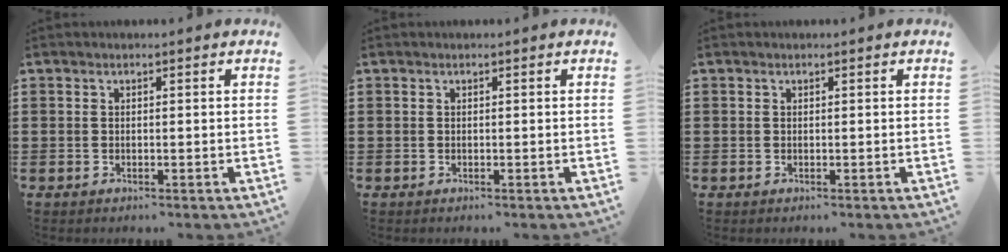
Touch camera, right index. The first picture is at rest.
{"total": 0.0}
{"total": 0.0}